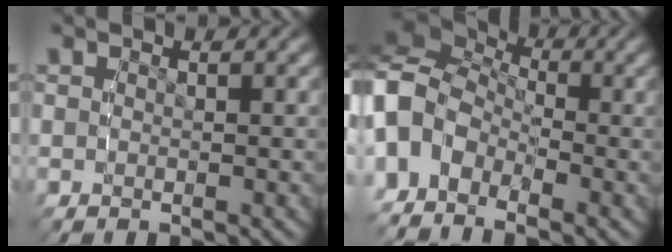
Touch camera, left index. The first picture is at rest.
{"total": 9.1, "force": [-0.8, 7.9, 4.5], "torque": [-0.124, -0.025, -0.028]}